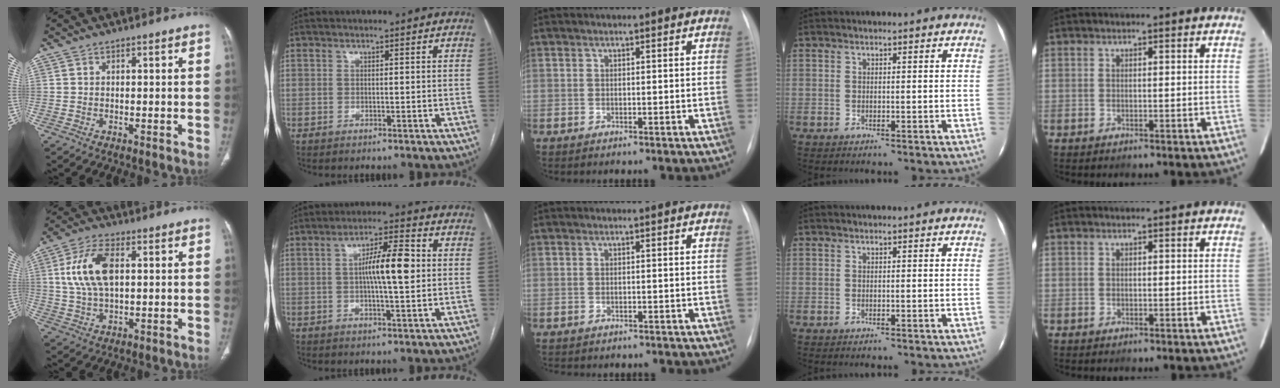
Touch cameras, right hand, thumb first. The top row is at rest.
{"thumb": {"total": 11.1, "force": [2.1, 5.7, 9.3], "torque": [-0.189, 0.007, 0.041]}, "index": {"total": 8.5, "force": [0.7, 1.4, 8.3], "torque": [-0.145, 0.014, 0.008]}, "middle": {"total": 4.8, "force": [-4.2, 1.9, 1.6], "torque": [-0.019, 0.000, -0.044]}}